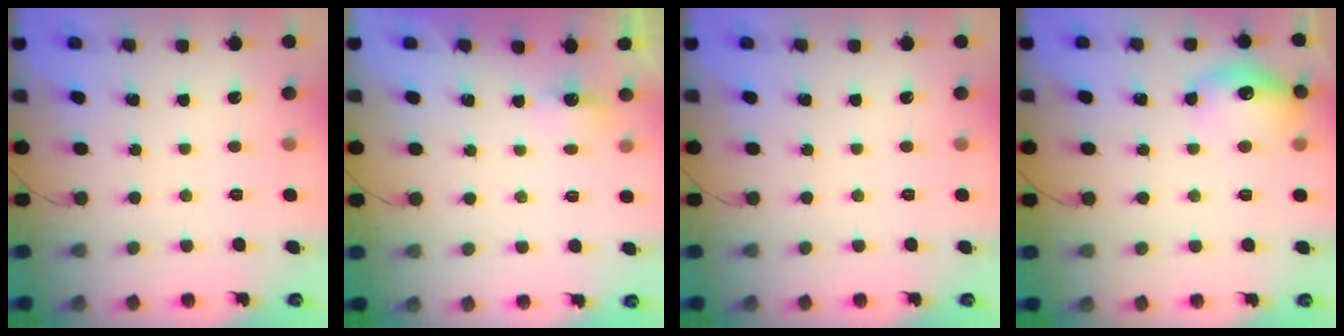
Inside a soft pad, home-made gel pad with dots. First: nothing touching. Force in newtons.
{"total": 1.7, "press": 1.5, "slide": 0.7}
{"total": 0.0}
{"total": 13.7, "press": 13.6, "slide": 1.0}